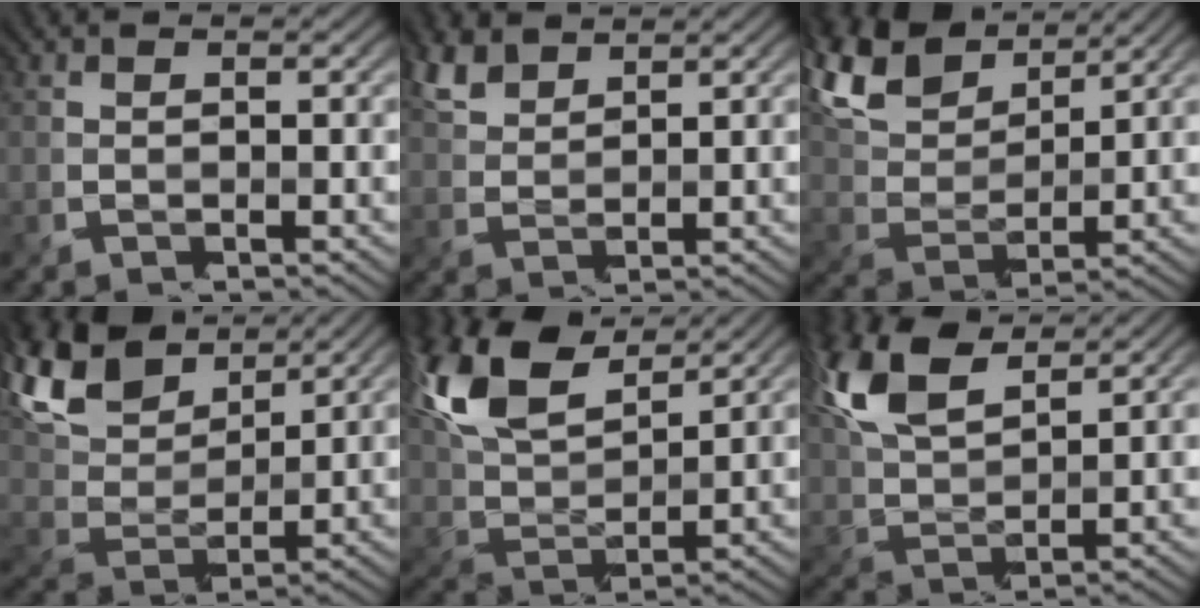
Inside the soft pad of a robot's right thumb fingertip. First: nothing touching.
{"total": 4.7, "force": [3.7, 1.5, 2.5], "torque": [-0.080, 0.005, 0.091]}
{"total": 12.1, "force": [8.2, 4.4, 7.7], "torque": [-0.215, 0.026, 0.157]}
{"total": 13.2, "force": [8.6, 5.2, 8.6], "torque": [-0.231, 0.031, 0.159]}
{"total": 13.4, "force": [8.5, 5.1, 9.1], "torque": [-0.233, 0.029, 0.163]}
{"total": 10.8, "force": [6.4, 4.1, 7.7], "torque": [-0.211, 0.021, 0.137]}